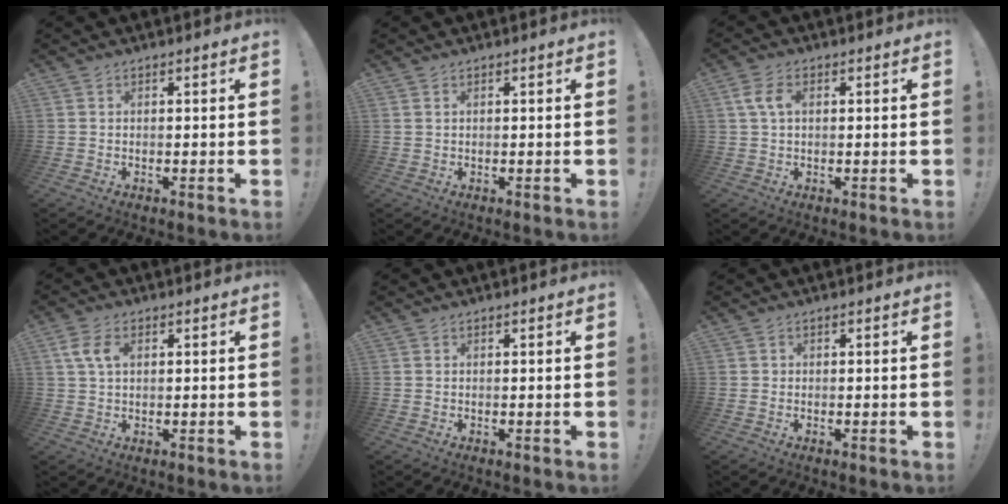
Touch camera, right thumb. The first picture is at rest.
{"total": 0.7, "force": [0.4, 0.3, 0.5], "torque": [-0.016, 0.004, 0.008]}
{"total": 5.3, "force": [1.2, 3.0, 4.2], "torque": [-0.094, 0.010, 0.023]}
{"total": 5.9, "force": [1.7, 3.3, 4.6], "torque": [-0.092, 0.005, 0.030]}
{"total": 0.0}
{"total": 0.7, "force": [0.1, 0.7, 0.2], "torque": [-0.010, 0.004, 0.002]}